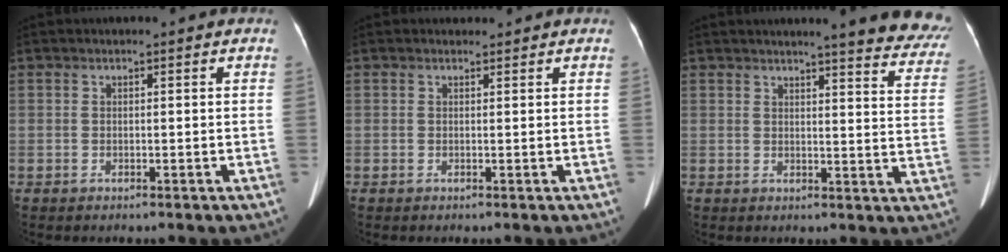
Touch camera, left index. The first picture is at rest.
{"total": 0.7, "force": [0.6, 0.3, -0.1], "torque": [-0.004, 0.002, 0.008]}
{"total": 15.1, "force": [13.3, 1.4, 7.1], "torque": [-0.060, -0.053, 0.130]}